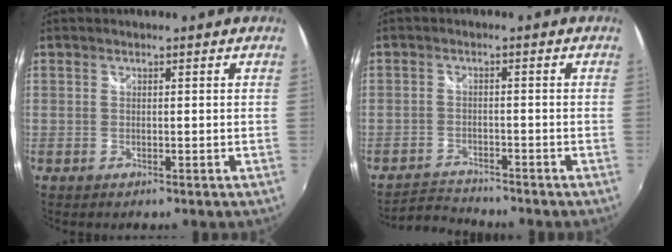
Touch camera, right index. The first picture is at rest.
{"total": 4.1, "force": [-4.1, 0.7, -0.3], "torque": [-0.014, 0.006, -0.080]}